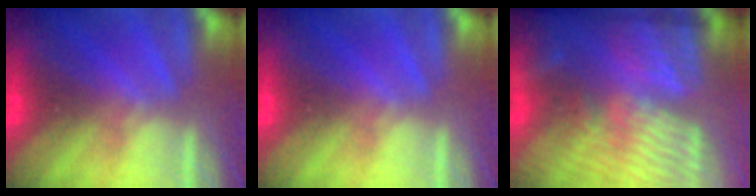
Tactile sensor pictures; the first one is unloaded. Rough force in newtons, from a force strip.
{"total": 0.0}
{"total": 7.5}